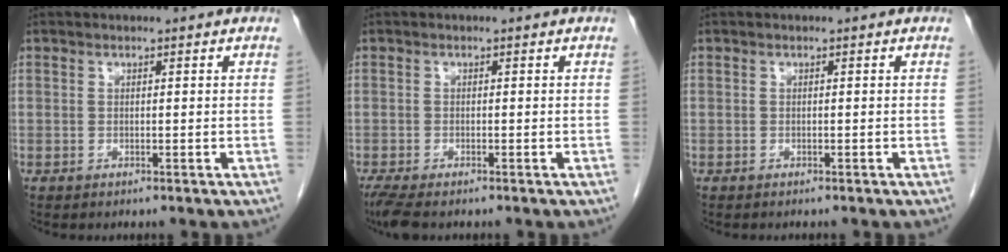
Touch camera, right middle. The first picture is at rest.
{"total": 3.8, "force": [-3.0, 0.8, 2.2], "torque": [-0.048, -0.013, -0.050]}
{"total": 0.7, "force": [-0.7, 0.1, 0.3], "torque": [-0.009, -0.002, -0.009]}